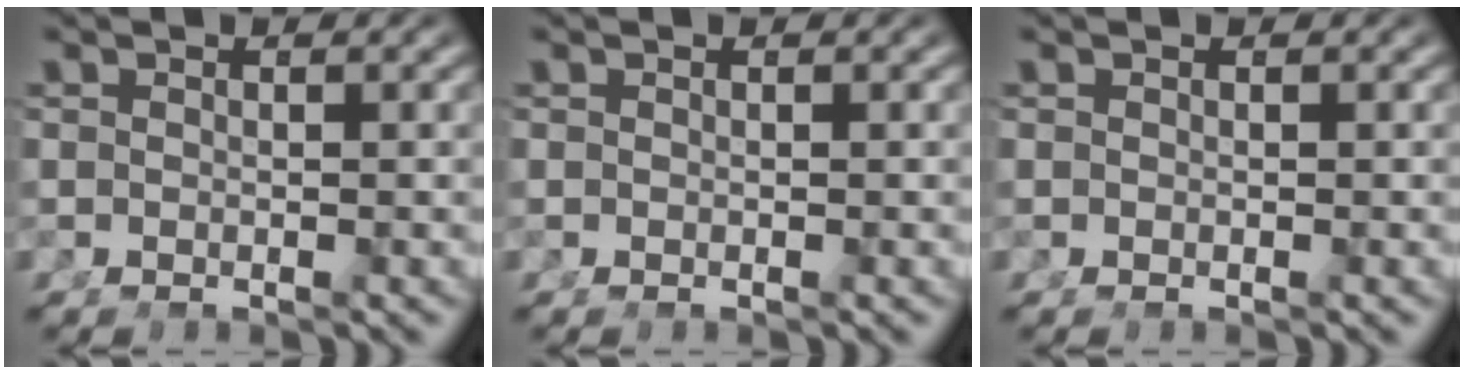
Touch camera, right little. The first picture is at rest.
{"total": 0.0}
{"total": 0.0}